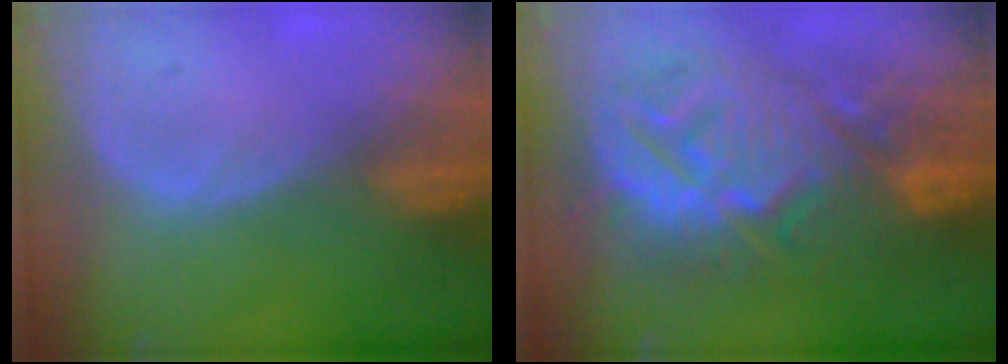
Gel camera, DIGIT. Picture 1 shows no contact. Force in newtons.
{"total": 13.4, "press": 13.3, "slide": 1.4}